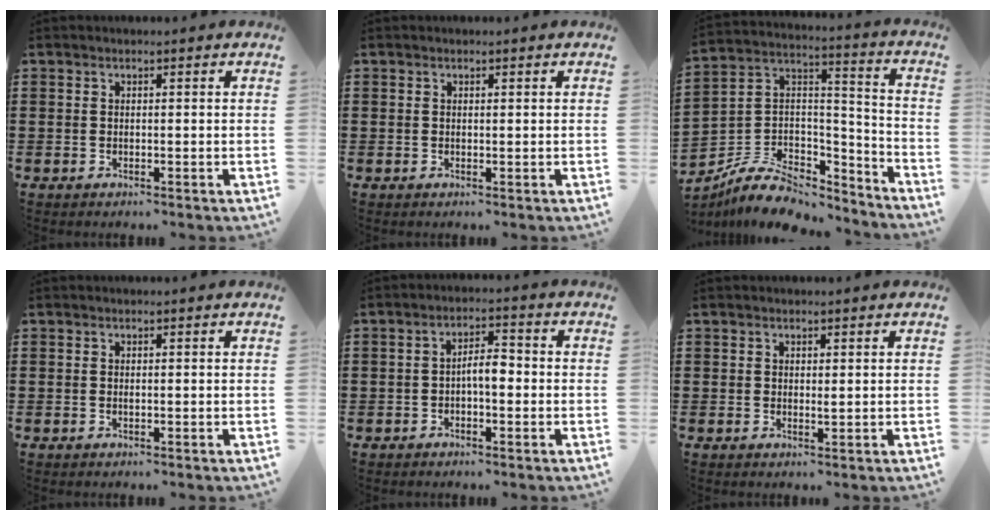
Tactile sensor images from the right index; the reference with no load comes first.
{"total": 0.0}
{"total": 9.1, "force": [-6.4, 4.9, 4.3], "torque": [-0.092, 0.021, -0.120]}
{"total": 0.0}
{"total": 3.6, "force": [-0.8, 1.3, 3.3], "torque": [-0.061, 0.010, -0.017]}
{"total": 0.8, "force": [0.4, 0.4, 0.6], "torque": [-0.011, 0.005, 0.007]}